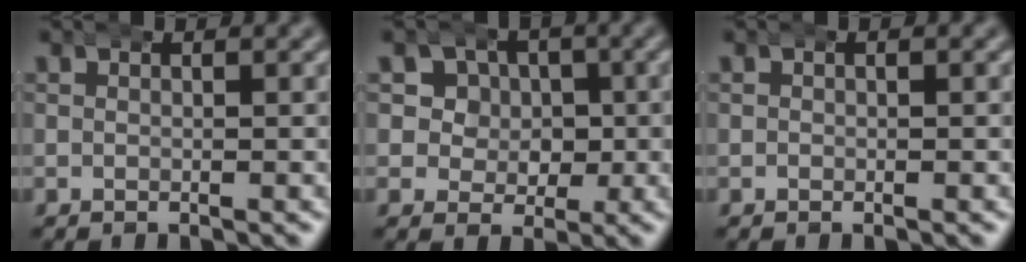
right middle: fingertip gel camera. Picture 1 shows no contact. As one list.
[{"total": 7.6, "force": [1.4, 6.8, 3.2], "torque": [-0.060, -0.009, 0.016]}, {"total": 0.0}]